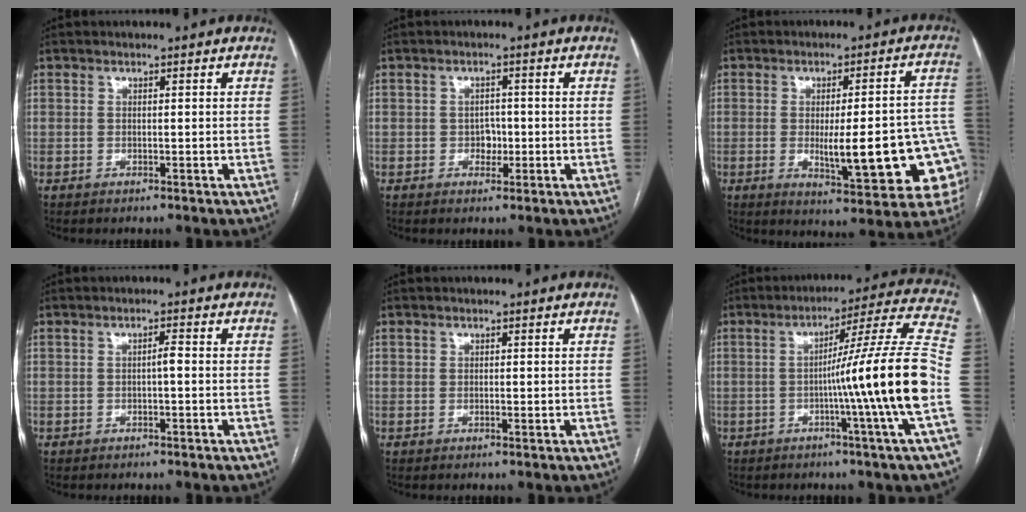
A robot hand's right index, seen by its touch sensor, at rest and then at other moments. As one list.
[{"total": 2.3, "force": [-0.5, 1.7, 1.4], "torque": [-0.013, 0.006, -0.006]}, {"total": 17.7, "force": [-3.9, 3.6, 16.9], "torque": [-0.142, 0.020, -0.029]}, {"total": 1.3, "force": [-0.2, 0.2, 1.3], "torque": [-0.019, 0.003, -0.003]}, {"total": 0.6, "force": [0.0, 0.4, 0.5], "torque": [-0.008, -0.002, 0.001]}, {"total": 16.7, "force": [-3.6, -3.3, 16.0], "torque": [-0.225, -0.002, -0.065]}]